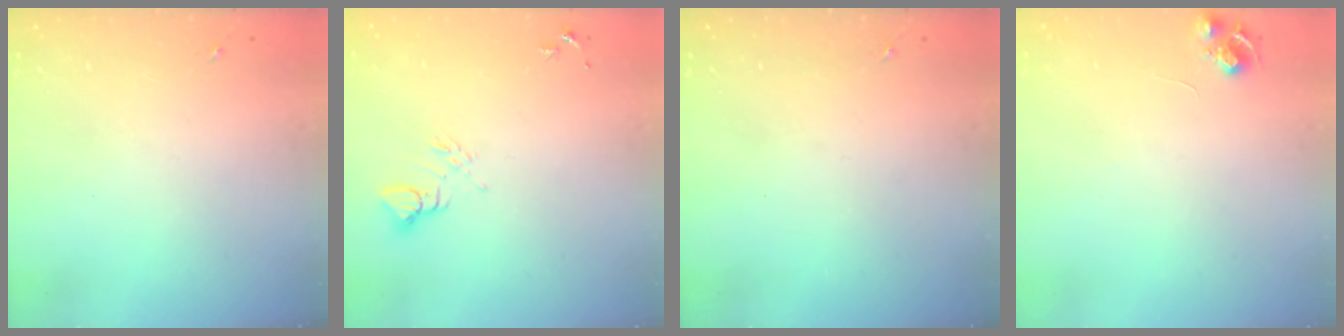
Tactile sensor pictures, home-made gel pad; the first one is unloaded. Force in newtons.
{"total": 5.0, "press": 4.9, "slide": 0.5}
{"total": 0.0}
{"total": 6.8, "press": 6.7, "slide": 0.9}